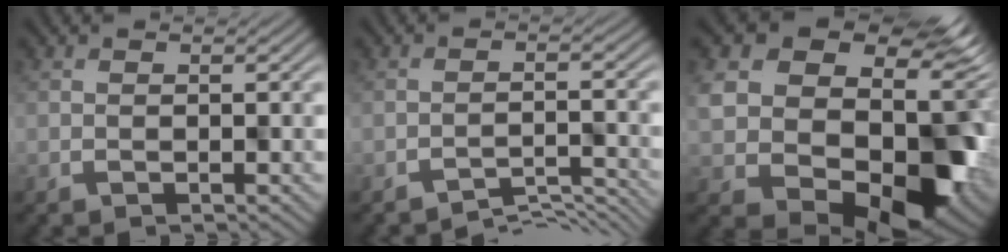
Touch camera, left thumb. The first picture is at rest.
{"total": 3.6, "force": [-3.1, 0.8, 1.6], "torque": [-0.024, -0.002, -0.042]}
{"total": 17.4, "force": [2.2, 13.4, 10.9], "torque": [-0.189, -0.033, 0.081]}